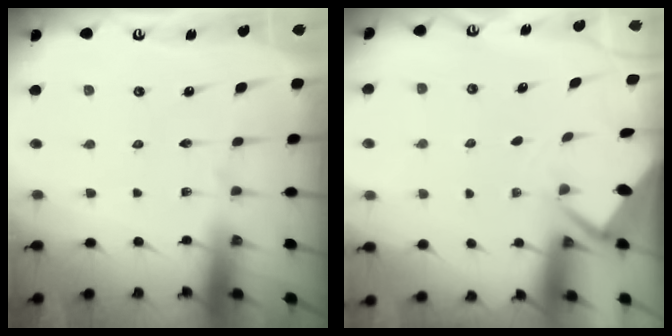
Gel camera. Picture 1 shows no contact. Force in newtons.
{"total": 2.6, "press": 2.6, "slide": 0.4}